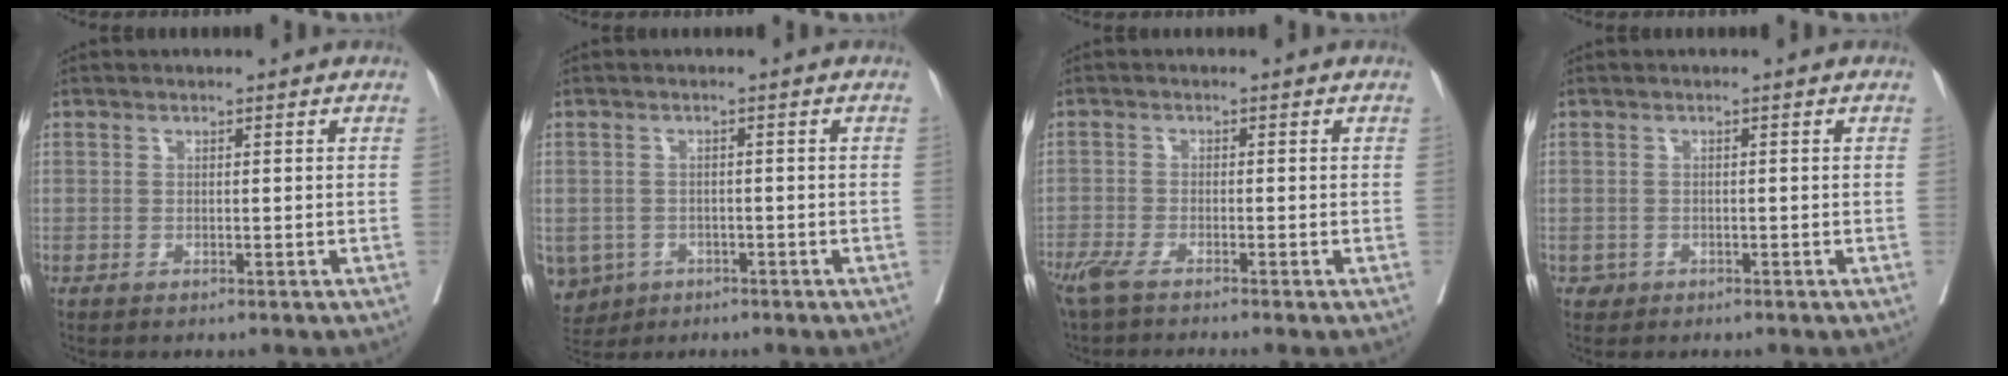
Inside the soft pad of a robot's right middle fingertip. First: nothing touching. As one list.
[{"total": 7.7, "force": [-3.6, 6.6, 1.9], "torque": [-0.059, 0.001, -0.050]}, {"total": 4.5, "force": [-3.8, 0.0, 2.6], "torque": [-0.044, -0.009, -0.072]}, {"total": 0.9, "force": [-0.5, 0.7, 0.0], "torque": [0.000, 0.003, -0.008]}]